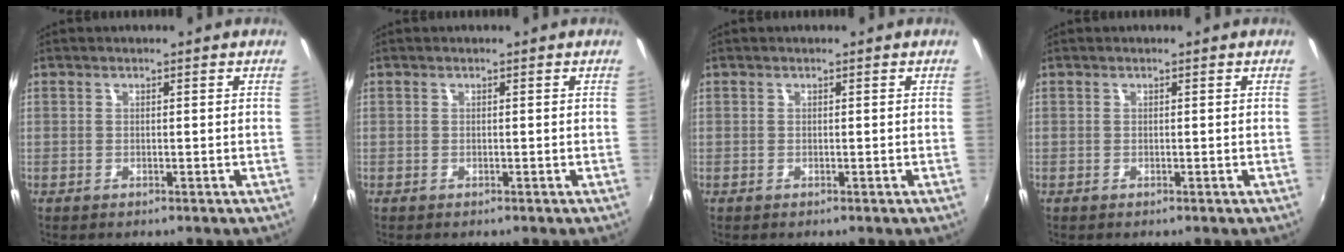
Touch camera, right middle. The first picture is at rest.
{"total": 0.0}
{"total": 0.0}
{"total": 0.0}